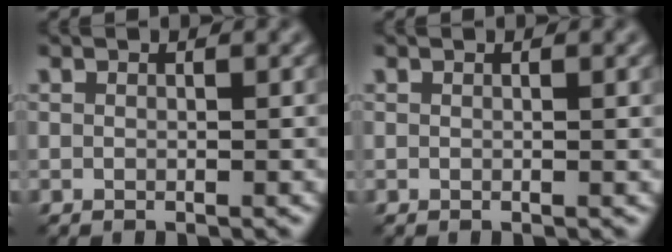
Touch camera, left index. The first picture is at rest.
{"total": 1.1, "force": [0.3, 0.3, 1.0], "torque": [-0.008, 0.004, 0.002]}